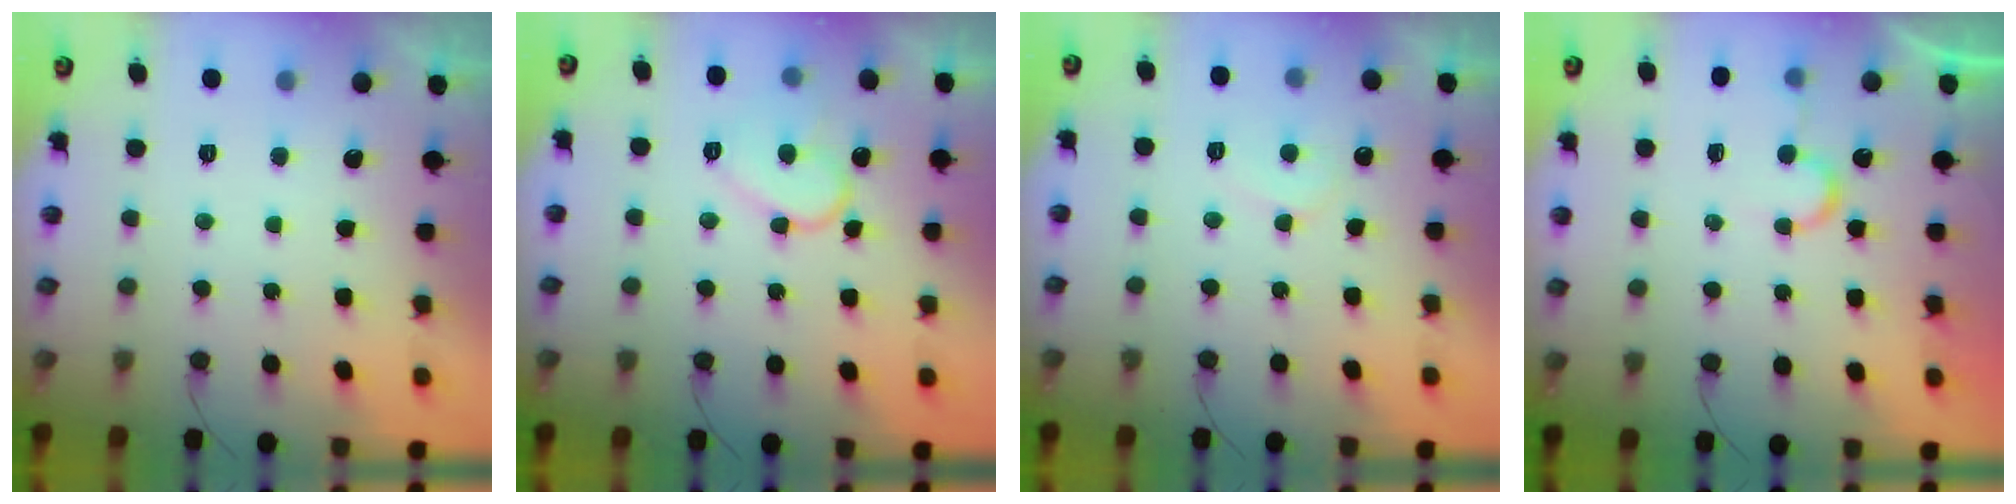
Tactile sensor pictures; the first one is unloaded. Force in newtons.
{"total": 9.5, "press": 9.5, "slide": 0.9}
{"total": 5.8, "press": 5.8, "slide": 0.3}
{"total": 6.2, "press": 6.2, "slide": 0.5}